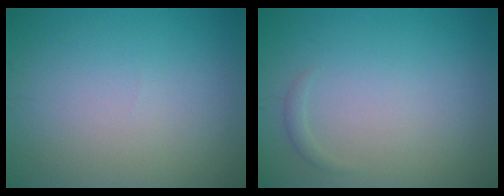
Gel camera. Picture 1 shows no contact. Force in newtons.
{"total": 0.6, "press": 0.6, "slide": 0.0}